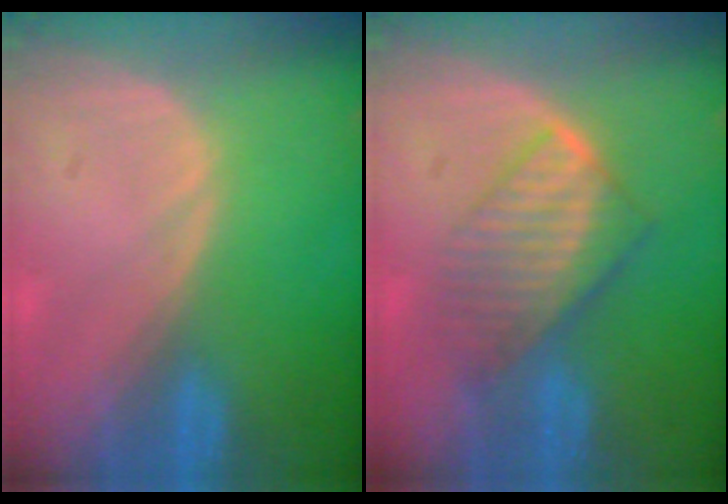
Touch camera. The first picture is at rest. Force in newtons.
{"total": 6.7, "press": 6.3, "slide": 2.3}